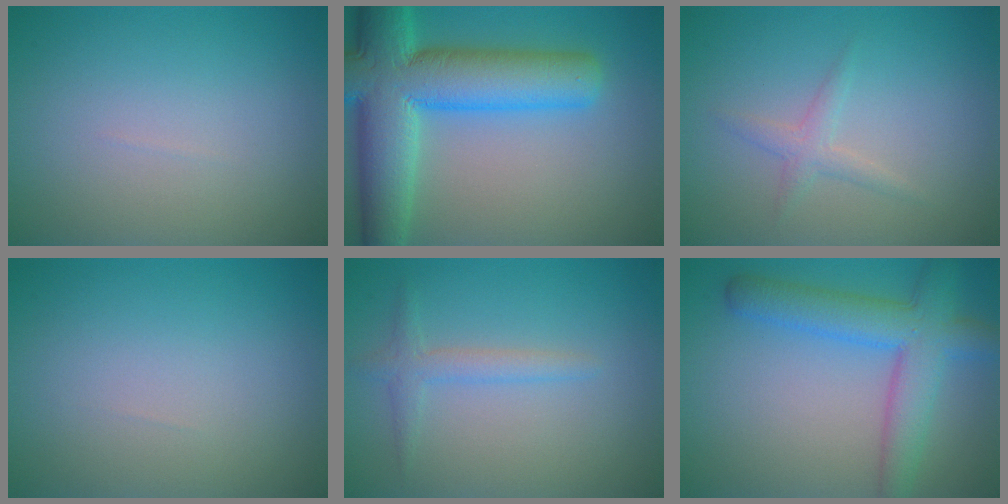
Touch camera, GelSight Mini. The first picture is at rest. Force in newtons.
{"total": 11.8, "press": 11.8, "slide": 0.4}
{"total": 1.6, "press": 1.6, "slide": 0.0}
{"total": 0.0}
{"total": 1.8, "press": 1.8, "slide": 0.1}
{"total": 5.9, "press": 5.9, "slide": 0.2}